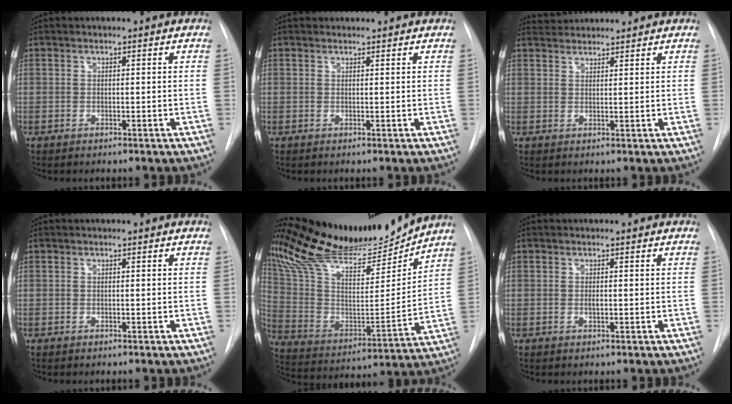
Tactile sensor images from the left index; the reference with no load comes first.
{"total": 1.7, "force": [1.6, 0.5, 0.1], "torque": [-0.003, 0.021, 0.025]}
{"total": 3.8, "force": [3.7, 0.3, 0.1], "torque": [-0.007, 0.029, 0.069]}
{"total": 0.0}
{"total": 22.7, "force": [20.9, 2.8, 8.5], "torque": [-0.164, -0.024, 0.346]}
{"total": 0.5, "force": [0.2, 0.2, 0.4], "torque": [-0.009, -0.001, 0.002]}